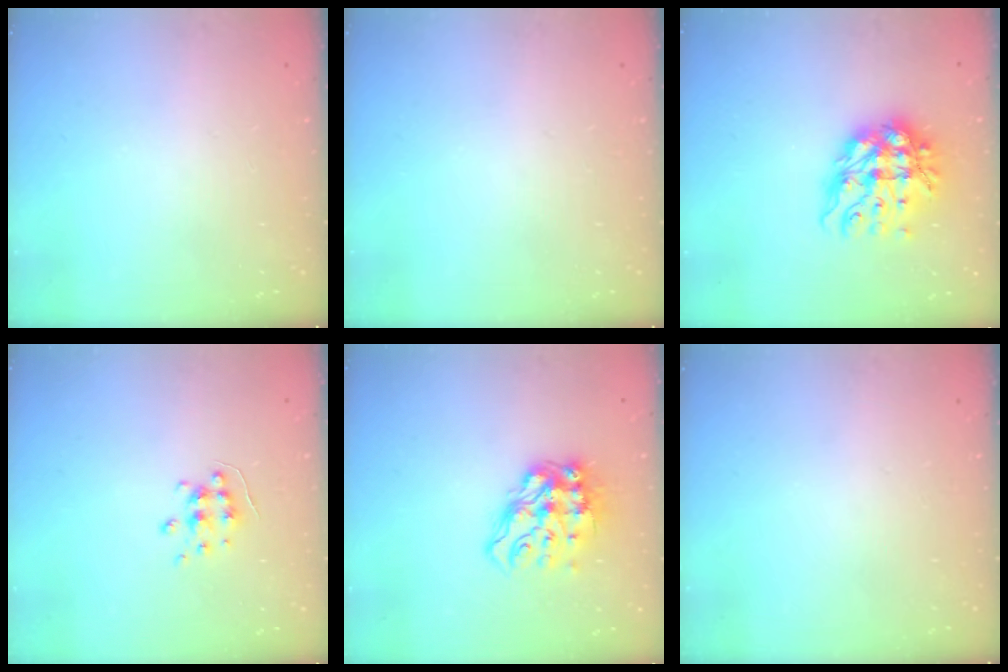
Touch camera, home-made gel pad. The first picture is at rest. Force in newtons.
{"total": 0.0}
{"total": 12.1, "press": 11.9, "slide": 1.7}
{"total": 6.1, "press": 6.1, "slide": 0.6}
{"total": 14.1, "press": 14.0, "slide": 2.0}
{"total": 0.0}